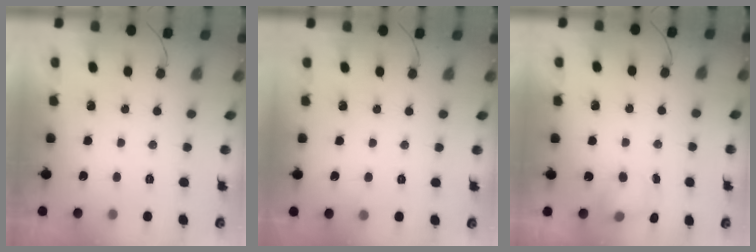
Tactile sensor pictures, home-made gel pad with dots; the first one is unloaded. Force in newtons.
{"total": 3.0, "press": 2.8, "slide": 1.3}
{"total": 4.5, "press": 4.5, "slide": 0.6}